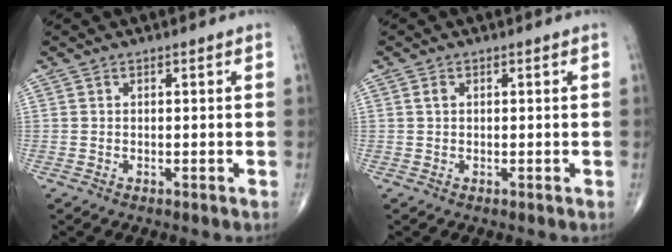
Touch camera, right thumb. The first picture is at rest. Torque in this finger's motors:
{"motor_torque": [-0.26, 0.09, 0.20, 0.05, 0.00]}